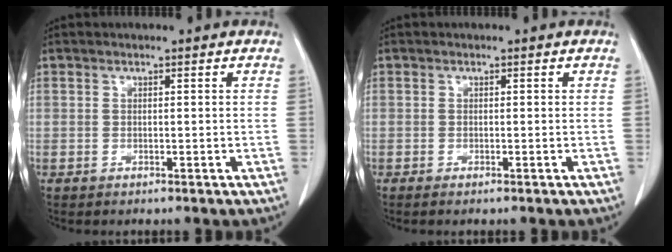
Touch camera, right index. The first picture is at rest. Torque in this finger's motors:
{"motor_torque": [-0.11, 0.13, 0.05, 0.01]}